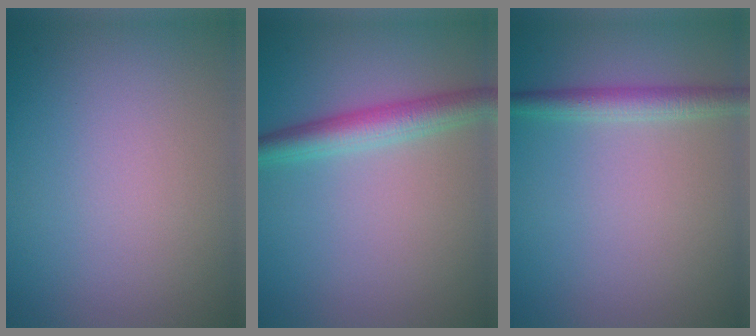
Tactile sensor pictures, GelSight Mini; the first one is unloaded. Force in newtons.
{"total": 3.5, "press": 3.5, "slide": 0.1}
{"total": 2.3, "press": 2.3, "slide": 0.1}